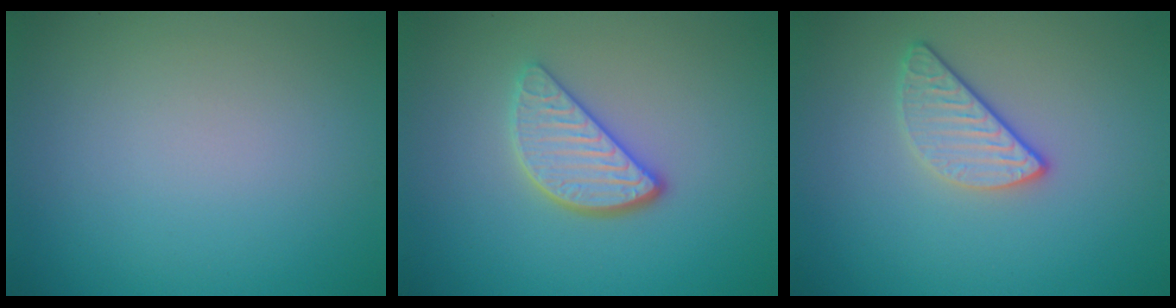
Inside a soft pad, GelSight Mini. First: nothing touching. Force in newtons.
{"total": 3.5, "press": 2.9, "slide": 1.9}
{"total": 2.5, "press": 2.3, "slide": 1.0}